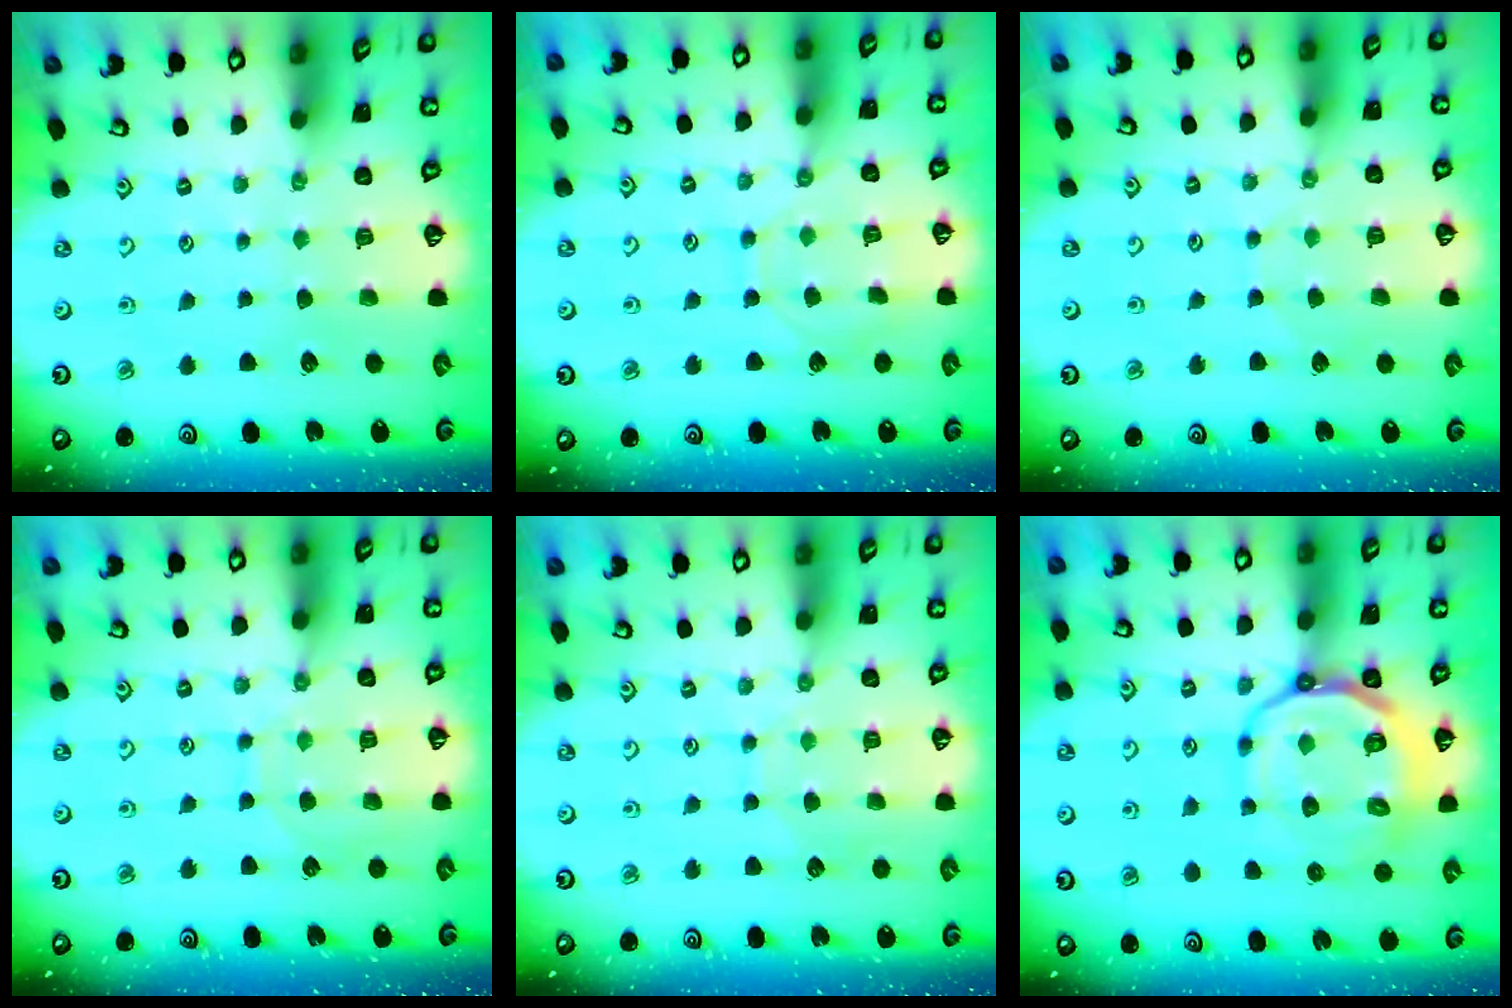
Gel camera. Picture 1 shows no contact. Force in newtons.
{"total": 8.4, "press": 8.3, "slide": 1.0}
{"total": 4.1, "press": 4.1, "slide": 0.4}
{"total": 8.3, "press": 8.2, "slide": 0.8}
{"total": 7.0, "press": 7.0, "slide": 0.6}
{"total": 14.9, "press": 14.6, "slide": 2.8}